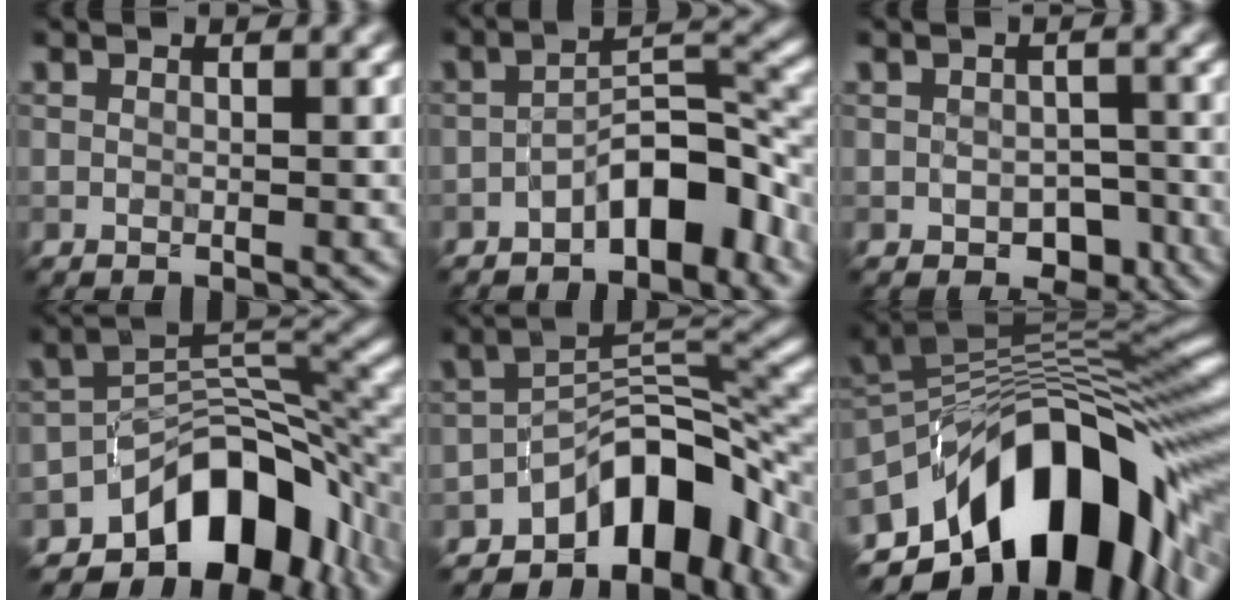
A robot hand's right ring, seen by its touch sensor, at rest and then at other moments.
{"total": 5.7, "force": [-3.2, 2.4, 4.0], "torque": [-0.050, 0.019, -0.061]}
{"total": 3.3, "force": [-1.5, 2.2, 1.9], "torque": [-0.019, -0.004, -0.020]}
{"total": 10.5, "force": [-5.9, 6.0, 6.3], "torque": [-0.068, -0.001, -0.098]}
{"total": 9.2, "force": [-5.7, 4.3, 5.8], "torque": [-0.055, 0.012, -0.098]}
{"total": 14.9, "force": [-5.8, 7.9, 11.3], "torque": [-0.163, 0.013, -0.102]}